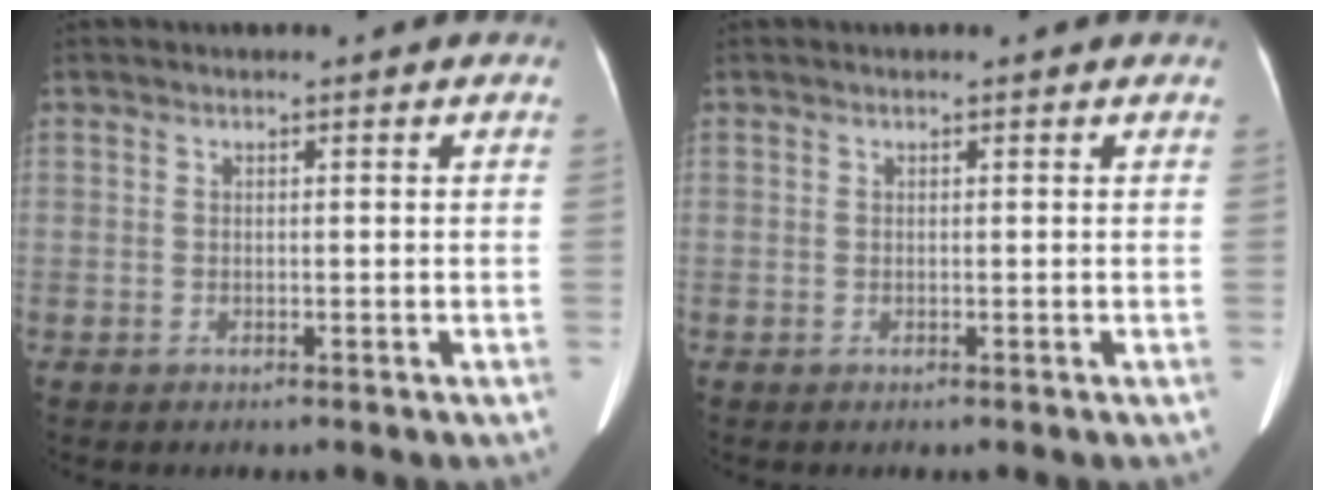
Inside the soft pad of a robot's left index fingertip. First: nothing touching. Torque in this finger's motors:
{"motor_torque": [0.02, -0.10, -0.03, -0.01]}